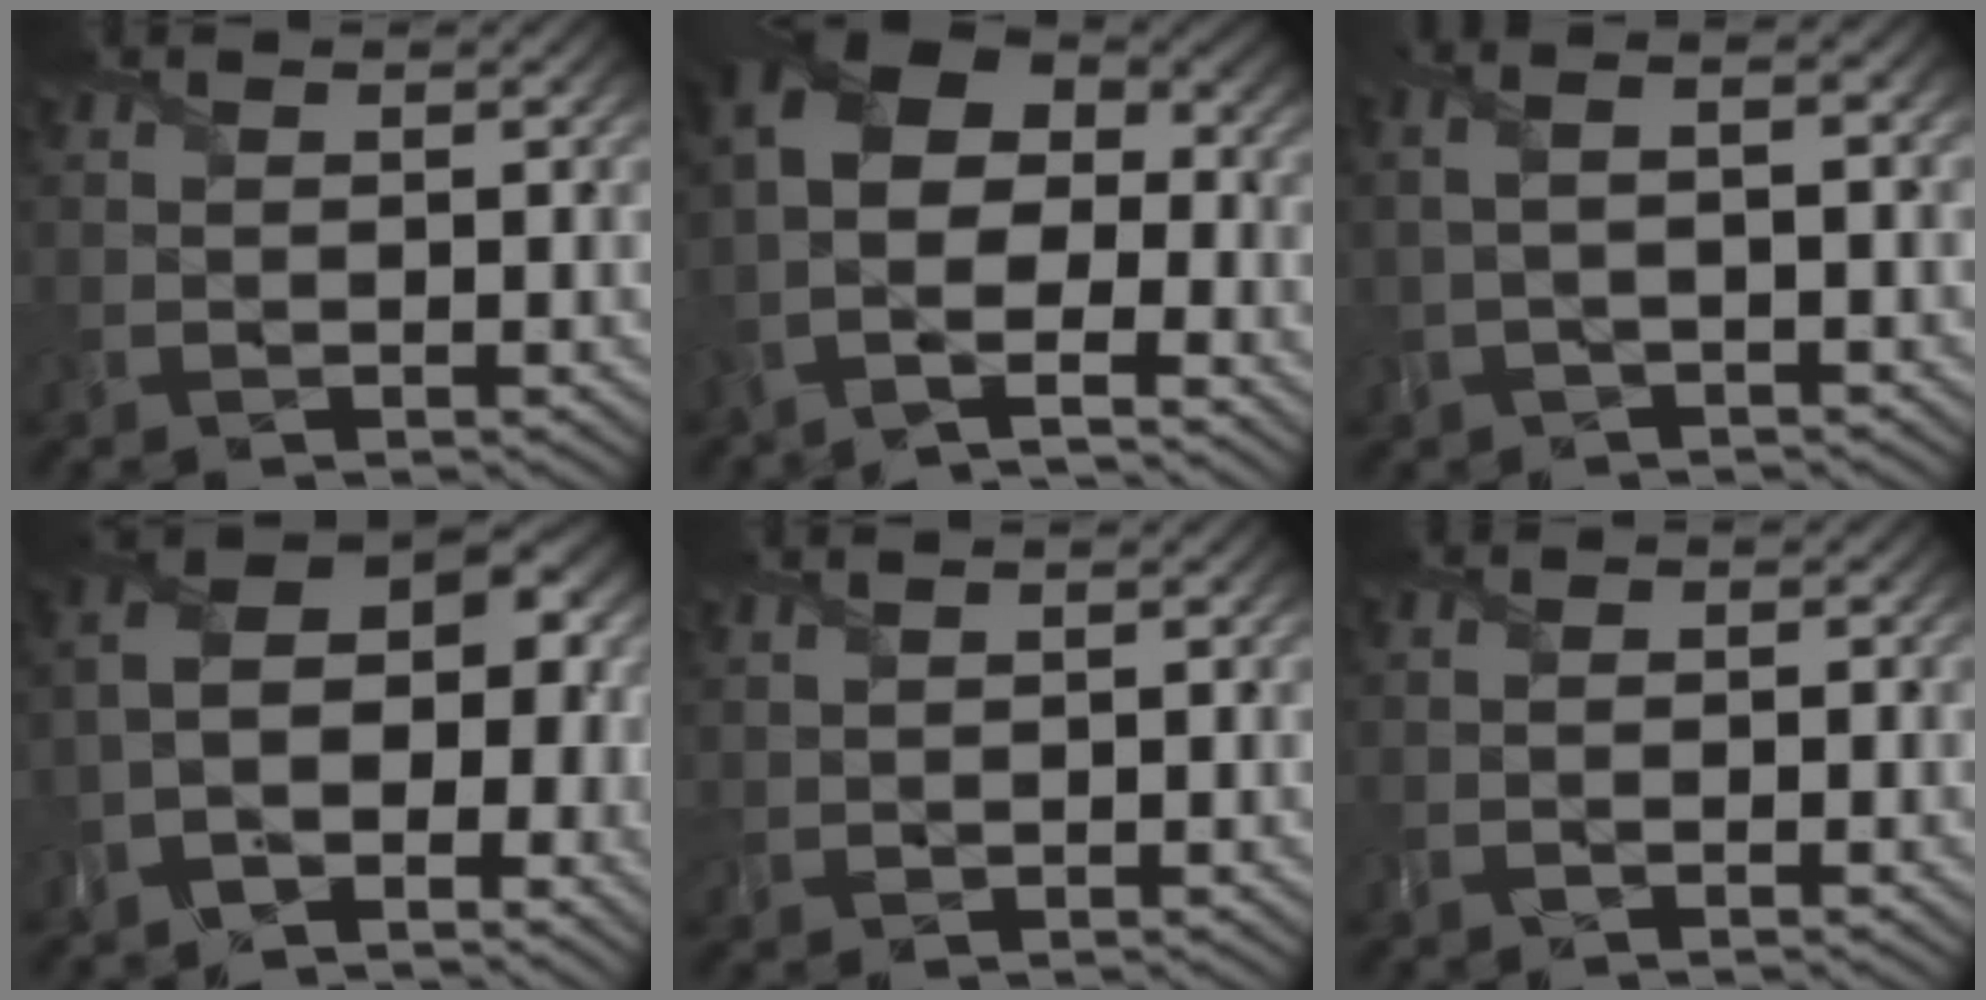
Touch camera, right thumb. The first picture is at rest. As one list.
[{"total": 12.2, "force": [-4.3, 5.9, 9.8], "torque": [-0.209, -0.001, -0.064]}, {"total": 4.1, "force": [-0.7, 1.2, 3.9], "torque": [-0.095, 0.003, -0.011]}, {"total": 9.9, "force": [-4.9, 5.1, 6.9], "torque": [-0.120, -0.001, -0.106]}, {"total": 0.7, "force": [0.6, 0.3, 0.3], "torque": [-0.011, 0.002, 0.017]}, {"total": 1.4, "force": [-0.9, 0.8, 0.7], "torque": [-0.003, 0.006, -0.017]}]